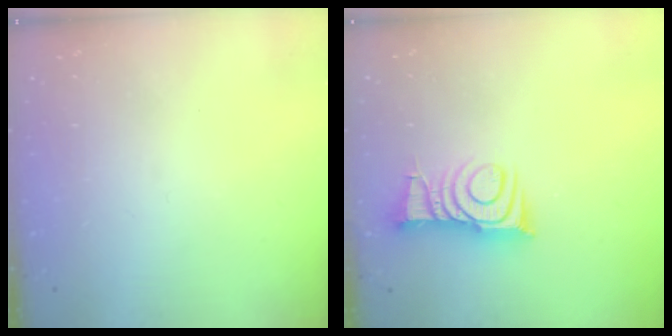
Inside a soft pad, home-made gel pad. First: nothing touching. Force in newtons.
{"total": 10.4, "press": 10.4, "slide": 0.2}